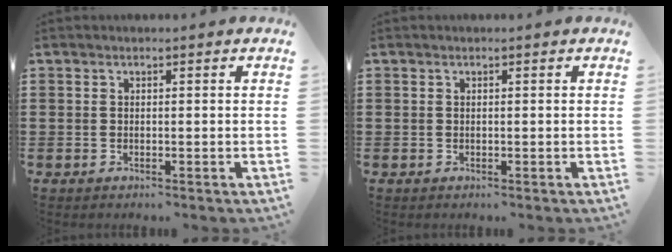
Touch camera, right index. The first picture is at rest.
{"total": 0.0}